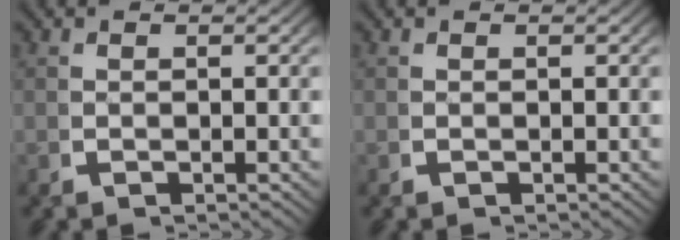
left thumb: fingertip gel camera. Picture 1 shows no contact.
{"total": 0.0}